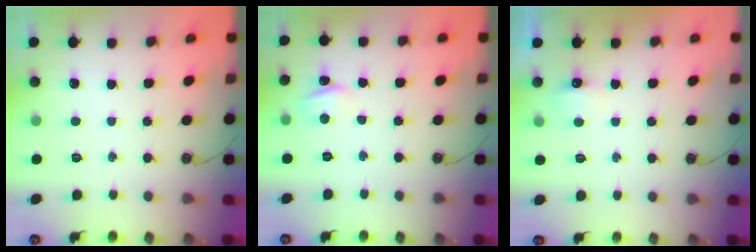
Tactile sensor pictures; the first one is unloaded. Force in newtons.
{"total": 3.6, "press": 3.5, "slide": 0.4}
{"total": 4.5, "press": 4.5, "slide": 0.6}